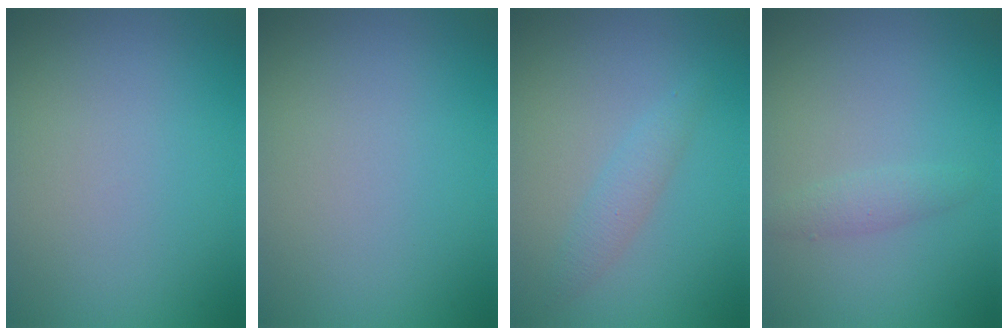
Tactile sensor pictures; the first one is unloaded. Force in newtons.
{"total": 0.0}
{"total": 1.8, "press": 1.8, "slide": 0.1}
{"total": 1.4, "press": 1.4, "slide": 0.0}